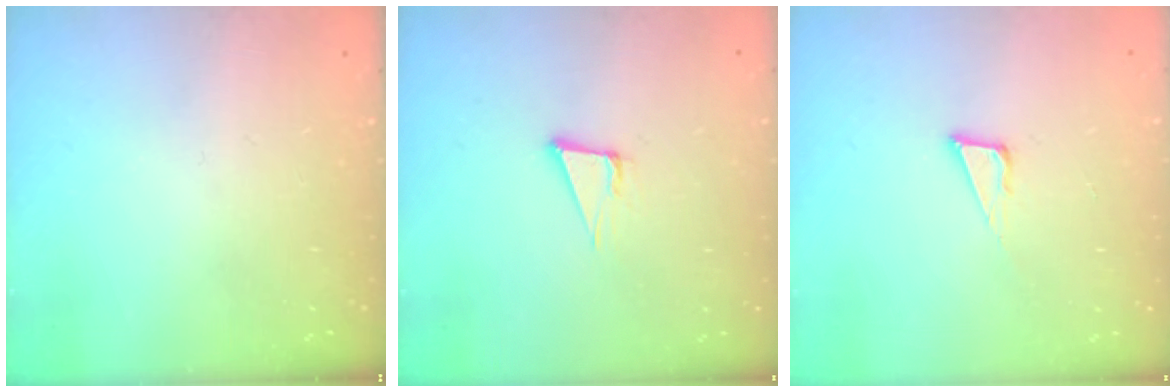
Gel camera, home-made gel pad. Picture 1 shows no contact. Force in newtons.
{"total": 5.4, "press": 4.4, "slide": 3.1}
{"total": 6.1, "press": 5.5, "slide": 2.7}